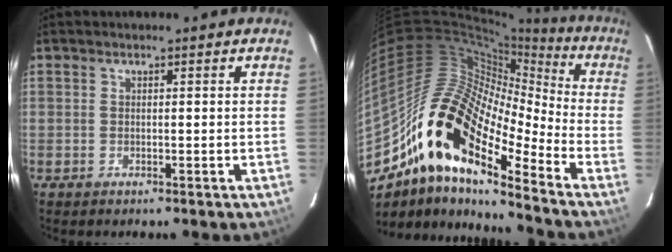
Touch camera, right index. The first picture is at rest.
{"total": 20.6, "force": [-12.5, 7.4, 14.6], "torque": [-0.239, -0.019, -0.253]}